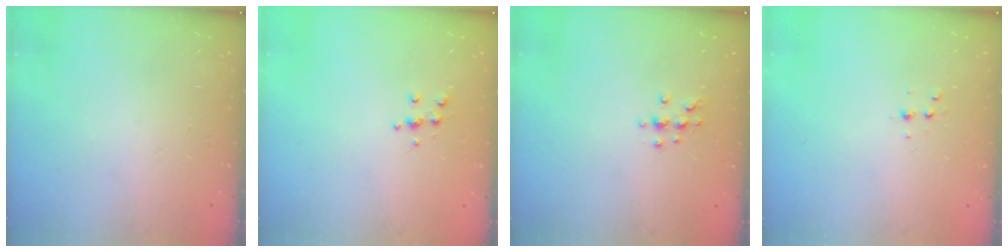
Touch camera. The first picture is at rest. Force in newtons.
{"total": 4.7, "press": 4.6, "slide": 0.5}
{"total": 6.3, "press": 6.2, "slide": 0.7}
{"total": 3.7, "press": 3.5, "slide": 1.1}